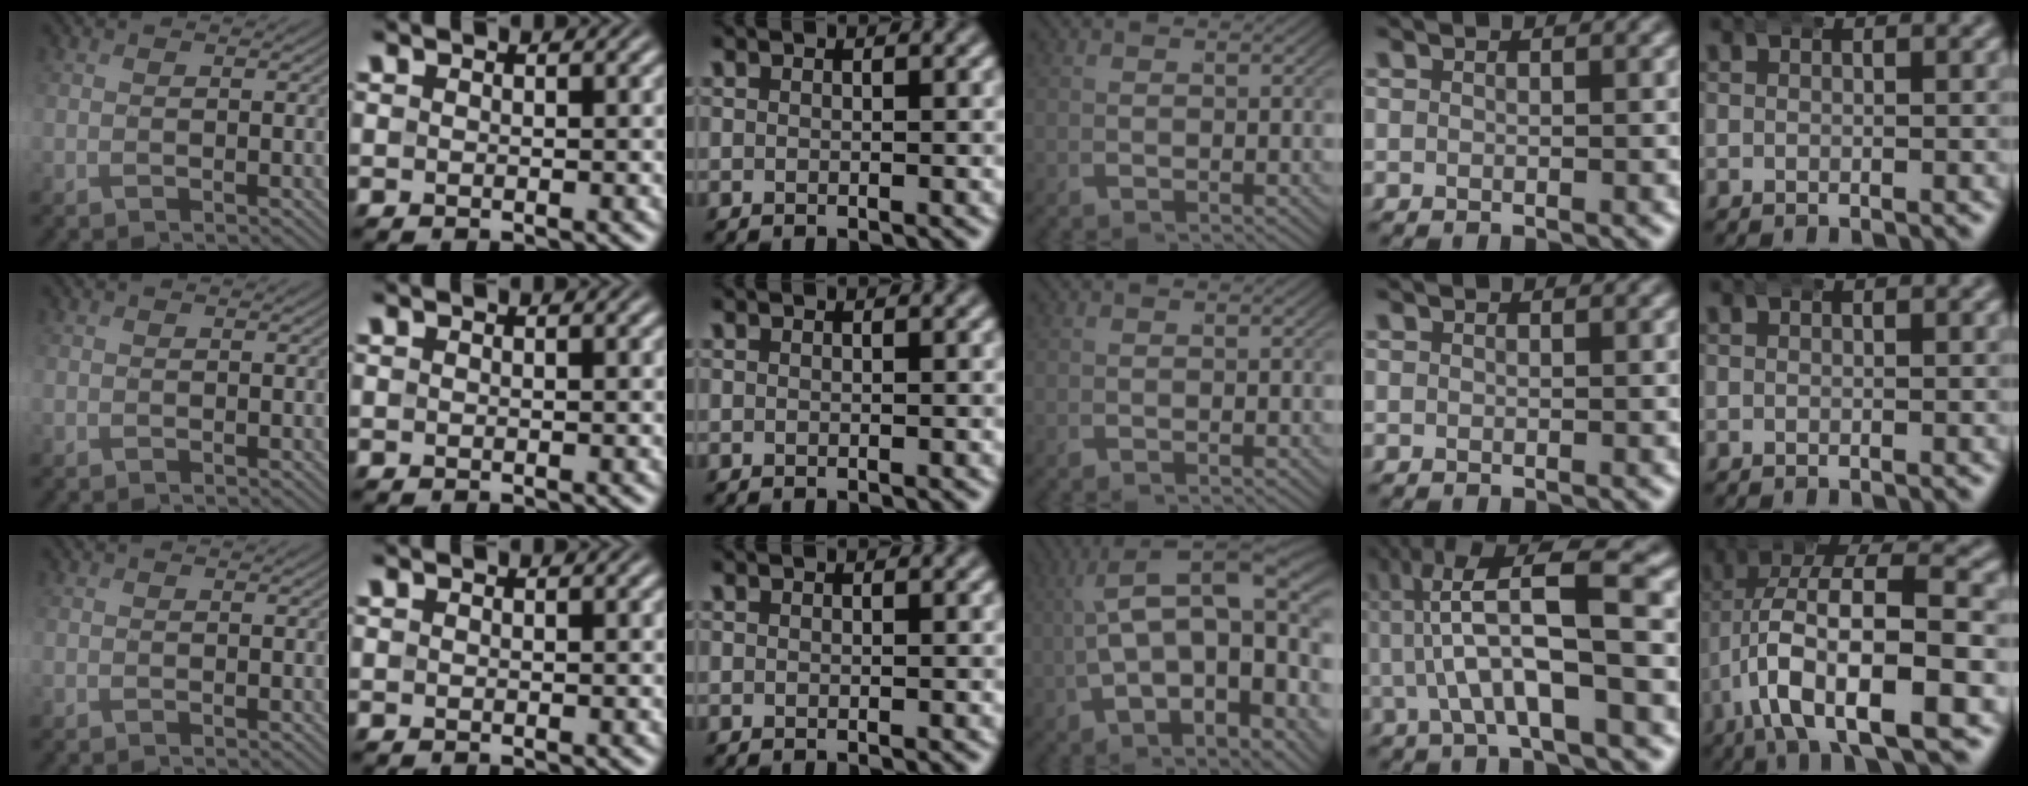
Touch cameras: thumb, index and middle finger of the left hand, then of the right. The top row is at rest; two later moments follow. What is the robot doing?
{"motion": "wrap", "object": "bandana"}